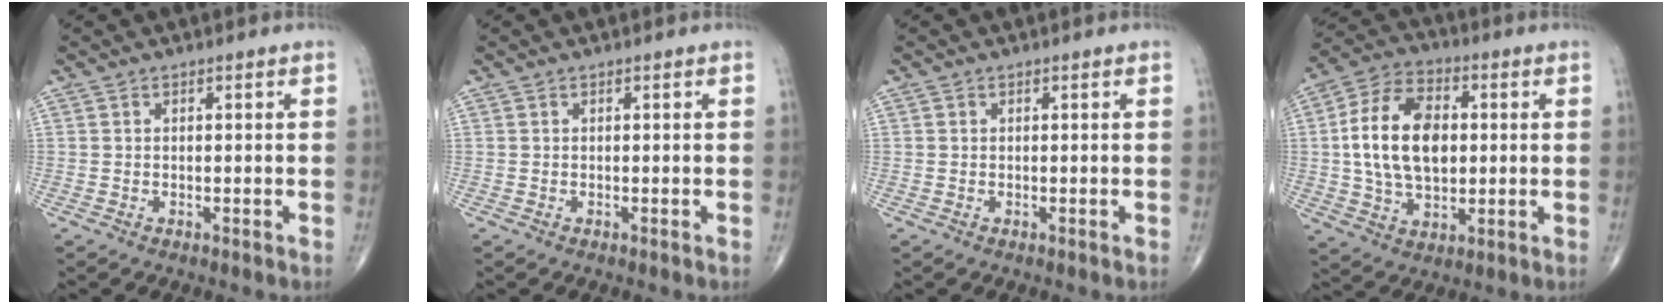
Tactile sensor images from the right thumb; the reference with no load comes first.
{"total": 0.0}
{"total": 0.0}
{"total": 16.6, "force": [1.4, 10.4, 12.8], "torque": [-0.213, 0.013, 0.022]}